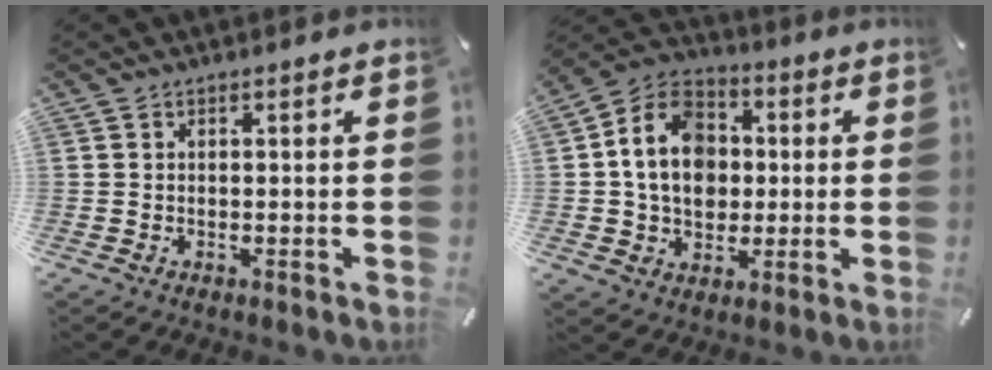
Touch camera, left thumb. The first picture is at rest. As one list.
[{"total": 13.7, "force": [-0.1, 11.5, 7.5], "torque": [-0.160, 0.019, -0.006]}]